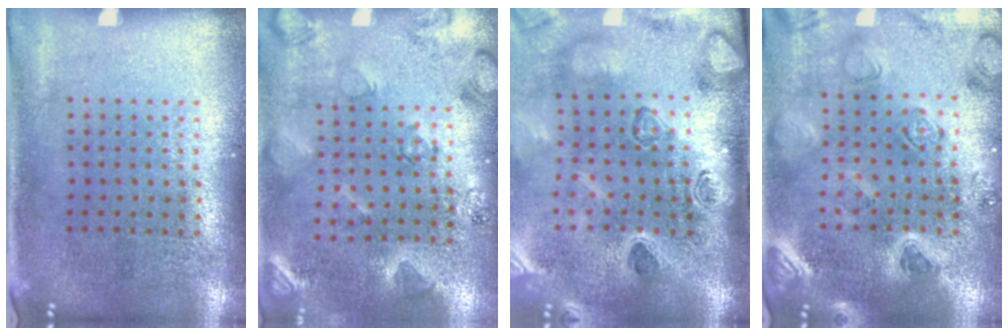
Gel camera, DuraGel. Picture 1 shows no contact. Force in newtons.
{"total": 2.1, "press": 2.1, "slide": 0.5}
{"total": 4.3, "press": 3.2, "slide": 3.0}
{"total": 2.2, "press": 2.2, "slide": 0.4}